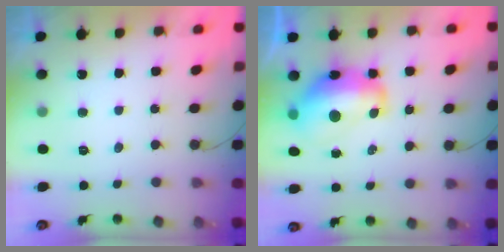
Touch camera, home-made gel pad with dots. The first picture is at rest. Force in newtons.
{"total": 14.7, "press": 14.6, "slide": 1.4}